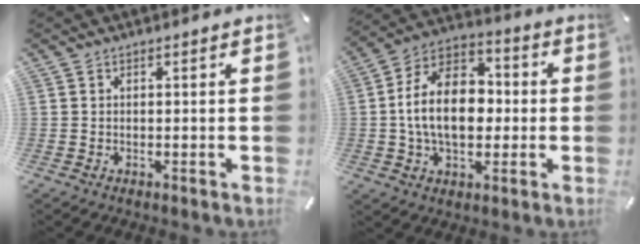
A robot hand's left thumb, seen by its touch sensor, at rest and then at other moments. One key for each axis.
{"total": 15.9, "fx": -0.9, "fy": 10.9, "fz": 11.5, "tx": -0.221, "ty": 0.013, "tz": -0.020}